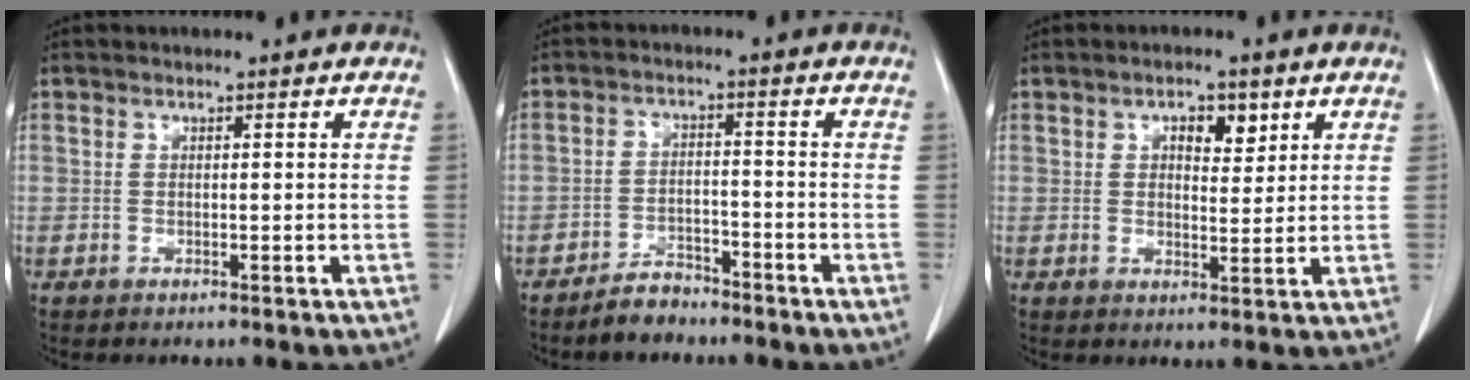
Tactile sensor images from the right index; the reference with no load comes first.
{"total": 4.2, "force": [-3.7, 1.8, 0.9], "torque": [-0.017, 0.004, -0.064]}
{"total": 4.1, "force": [1.9, 2.0, 3.0], "torque": [-0.044, 0.002, 0.030]}